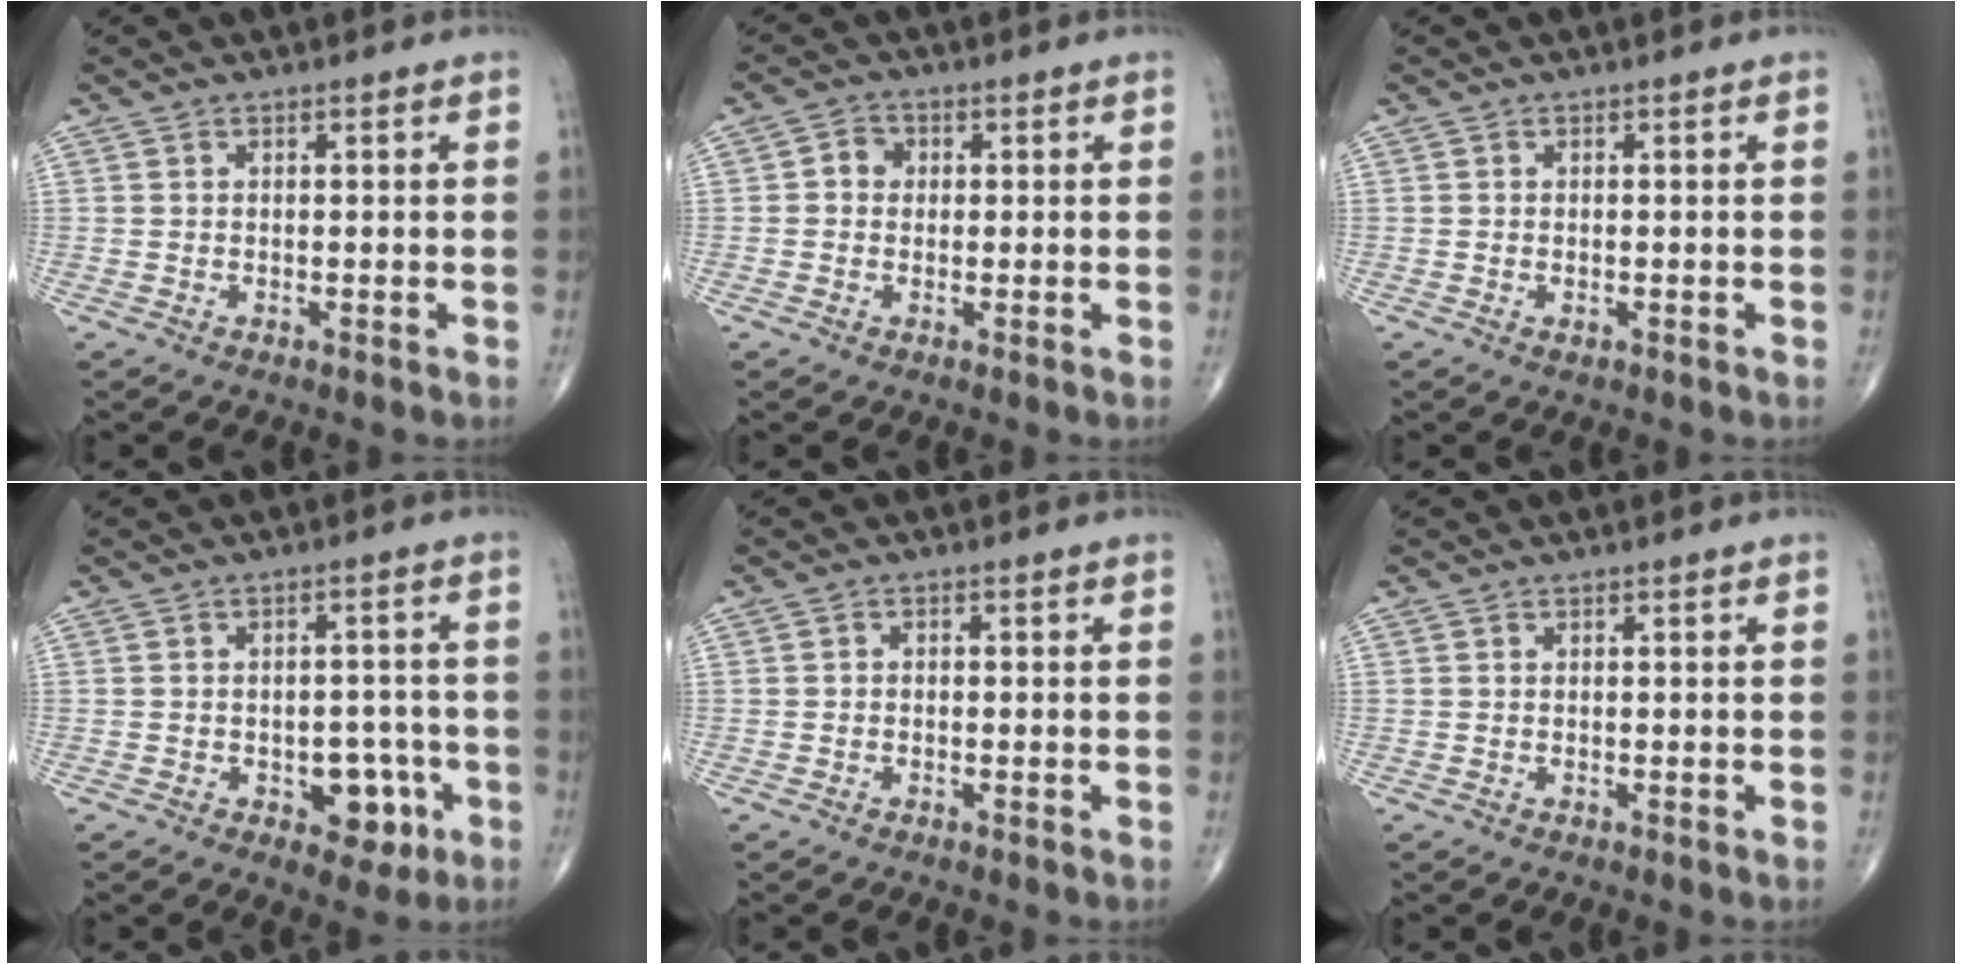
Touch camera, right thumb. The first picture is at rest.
{"total": 3.0, "force": [0.2, 2.7, 1.3], "torque": [-0.005, 0.009, -0.004]}
{"total": 0.8, "force": [-0.2, 0.5, 0.6], "torque": [-0.011, 0.001, -0.001]}
{"total": 7.5, "force": [-2.9, 4.7, 5.1], "torque": [-0.032, 0.021, -0.031]}
{"total": 0.7, "force": [-0.3, 0.5, 0.4], "torque": [-0.002, 0.002, -0.010]}
{"total": 0.0}